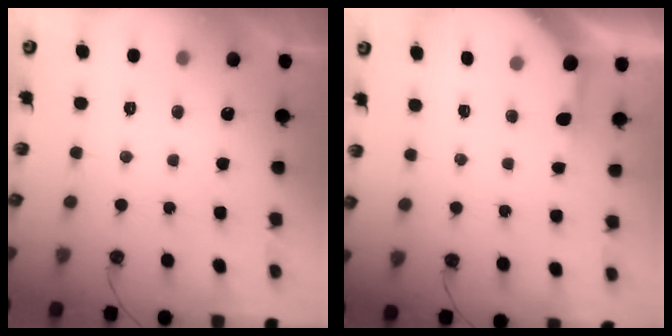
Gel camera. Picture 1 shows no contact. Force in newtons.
{"total": 3.8, "press": 3.7, "slide": 0.4}